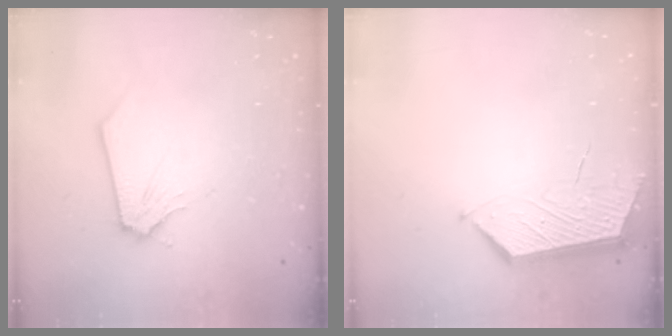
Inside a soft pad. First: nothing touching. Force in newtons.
{"total": 5.5, "press": 5.5, "slide": 0.7}